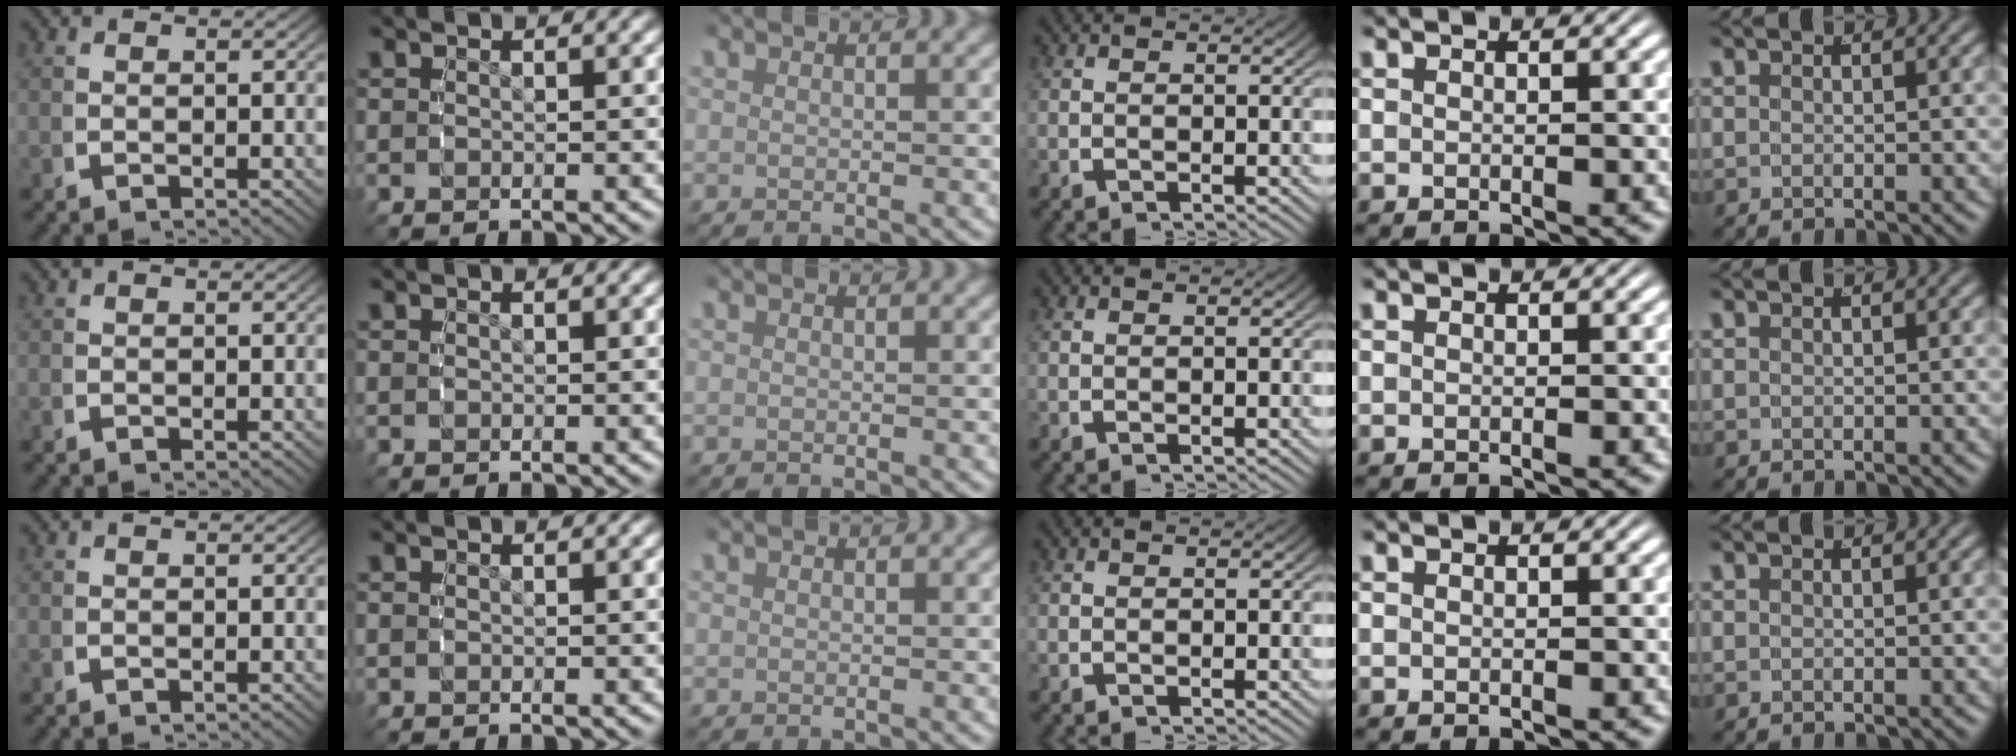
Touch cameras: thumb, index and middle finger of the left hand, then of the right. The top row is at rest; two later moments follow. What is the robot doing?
{"motion": "reach", "object": "toothpaste"}